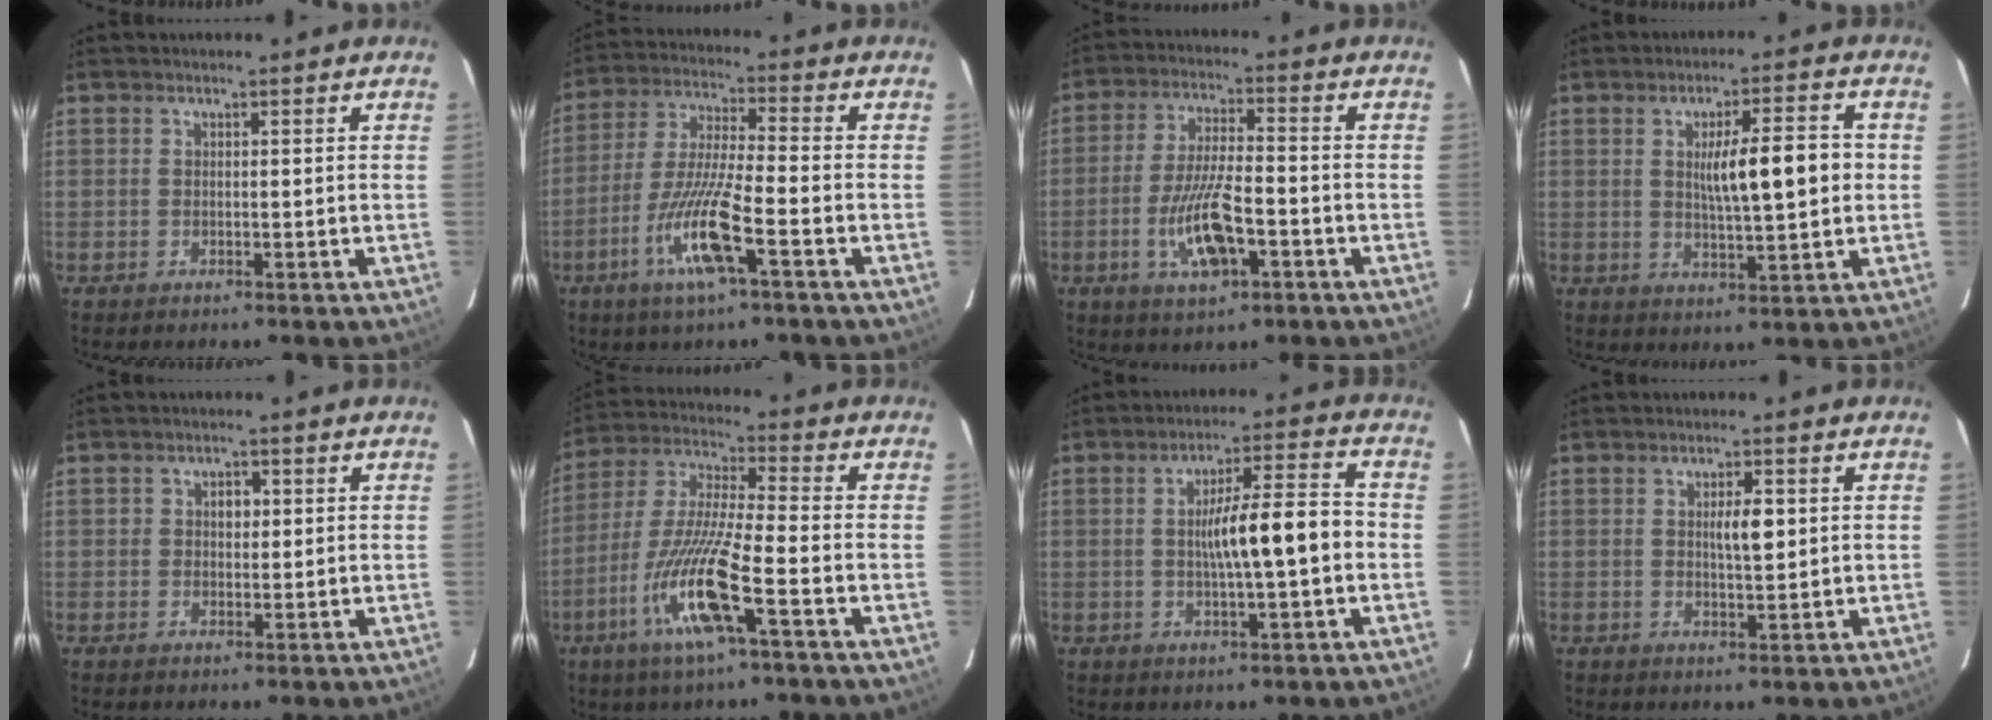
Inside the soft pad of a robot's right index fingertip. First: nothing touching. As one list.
[{"total": 11.6, "force": [-4.9, 0.5, 10.5], "torque": [-0.212, -0.012, -0.096]}, {"total": 9.8, "force": [-3.4, 2.5, 8.8], "torque": [-0.175, -0.004, -0.059]}, {"total": 9.1, "force": [1.0, 1.4, 8.9], "torque": [-0.141, 0.010, 0.021]}, {"total": 2.5, "force": [0.5, 1.8, 1.7], "torque": [-0.027, 0.007, 0.008]}, {"total": 13.9, "force": [-5.8, 0.6, 12.7], "torque": [-0.265, -0.012, -0.112]}, {"total": 9.7, "force": [-0.8, 0.9, 9.6], "torque": [-0.156, 0.018, -0.015]}, {"total": 3.5, "force": [0.7, 0.8, 3.3], "torque": [-0.054, 0.001, 0.012]}]